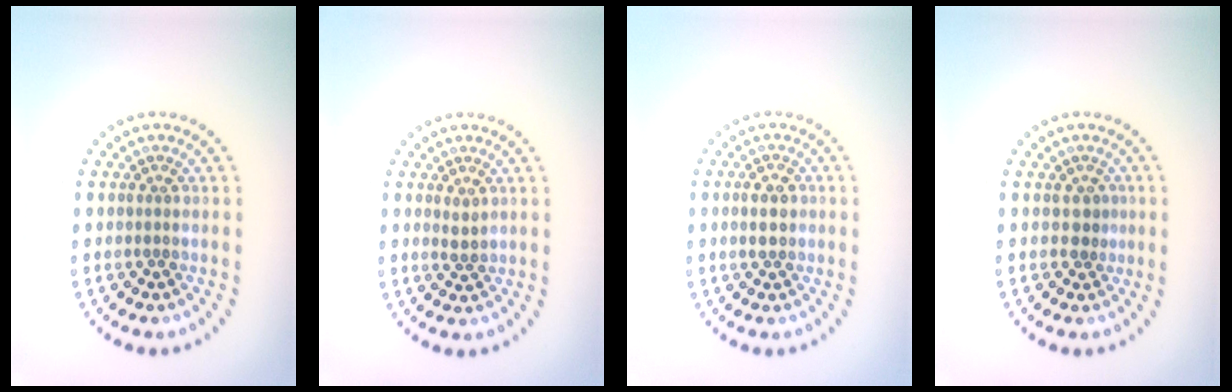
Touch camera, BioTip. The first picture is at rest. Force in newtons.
{"total": 1.0, "press": 0.9, "slide": 0.5}
{"total": 2.3, "press": 2.3, "slide": 0.1}
{"total": 1.2, "press": 0.9, "slide": 0.8}